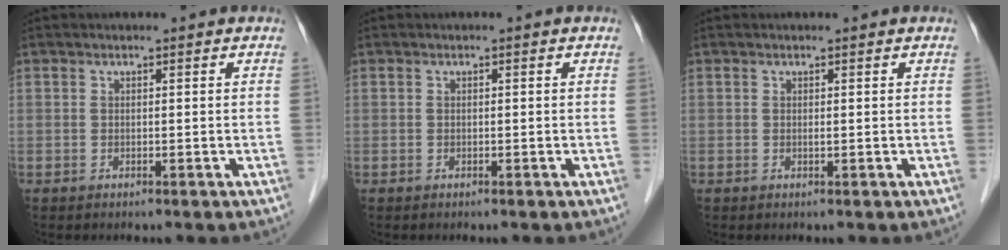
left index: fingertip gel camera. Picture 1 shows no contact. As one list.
[{"total": 0.0}, {"total": 0.5, "force": [0.4, 0.1, 0.4], "torque": [-0.010, -0.001, 0.005]}]